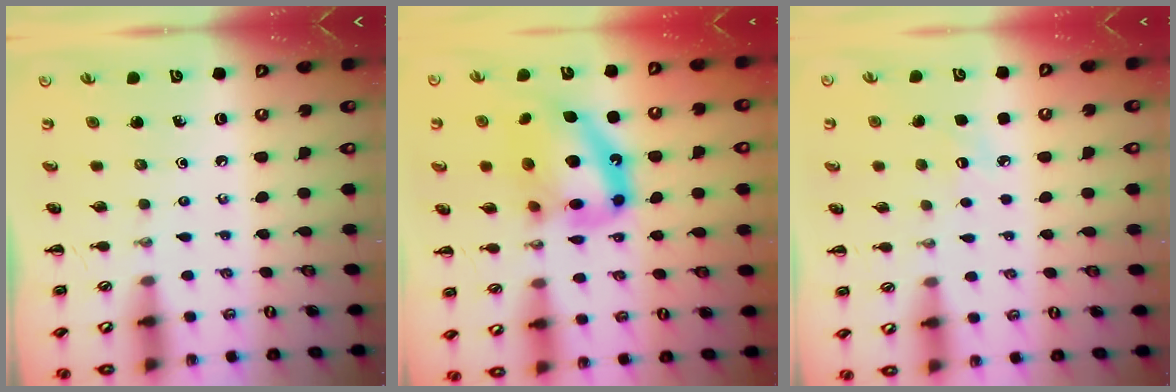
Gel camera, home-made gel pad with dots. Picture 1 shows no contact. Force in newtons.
{"total": 16.5, "press": 15.9, "slide": 4.4}
{"total": 5.6, "press": 5.4, "slide": 1.4}